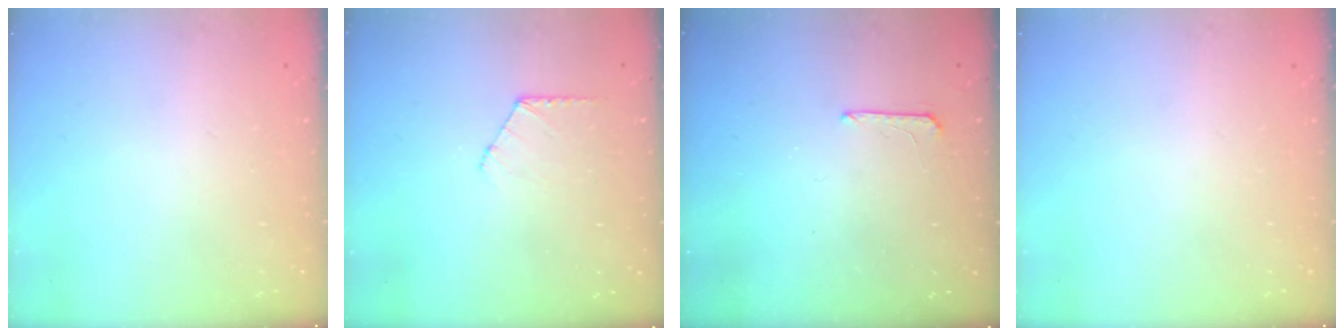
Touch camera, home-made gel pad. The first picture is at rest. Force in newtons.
{"total": 6.7, "press": 6.7, "slide": 0.6}
{"total": 5.1, "press": 5.1, "slide": 0.4}
{"total": 0.0}